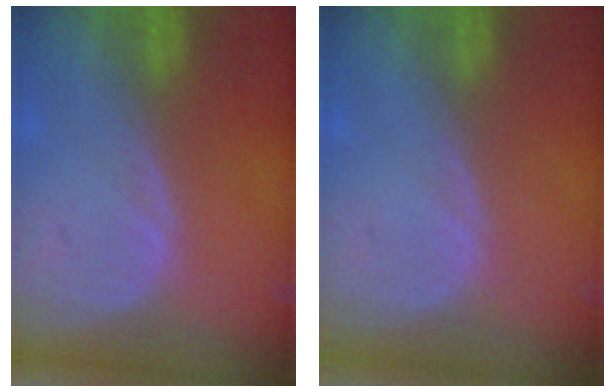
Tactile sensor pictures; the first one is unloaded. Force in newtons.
{"total": 0.0}